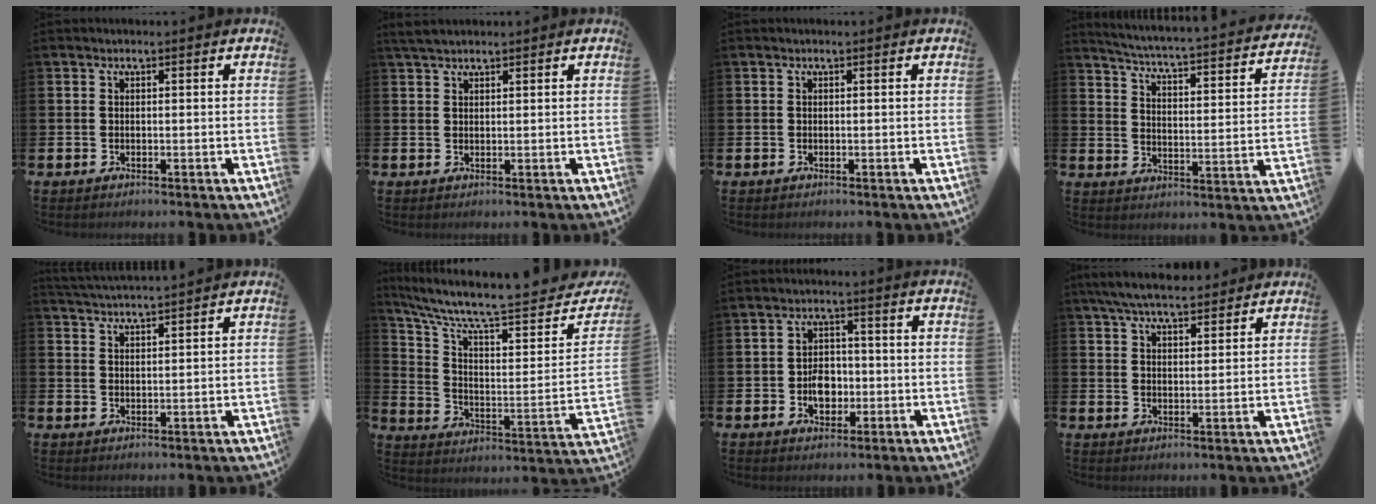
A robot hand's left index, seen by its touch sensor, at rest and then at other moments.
{"total": 2.4, "force": [2.1, 0.7, 0.9], "torque": [-0.022, 0.004, 0.038]}
{"total": 0.0}
{"total": 3.6, "force": [3.4, 0.0, 1.3], "torque": [-0.048, -0.039, 0.047]}
{"total": 3.4, "force": [3.3, -0.5, 0.0], "torque": [-0.015, -0.015, 0.062]}
{"total": 7.8, "force": [6.8, 1.6, 3.4], "torque": [-0.088, -0.068, 0.108]}
{"total": 4.2, "force": [-0.9, 3.1, 2.7], "torque": [-0.039, 0.002, -0.022]}
{"total": 6.4, "force": [5.9, 1.3, 1.9], "torque": [-0.053, -0.017, 0.109]}